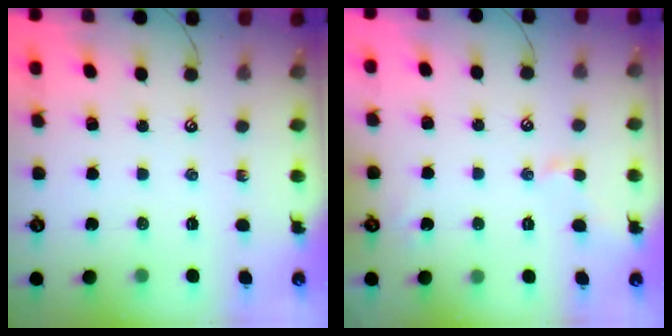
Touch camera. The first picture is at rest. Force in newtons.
{"total": 1.7, "press": 1.6, "slide": 0.6}